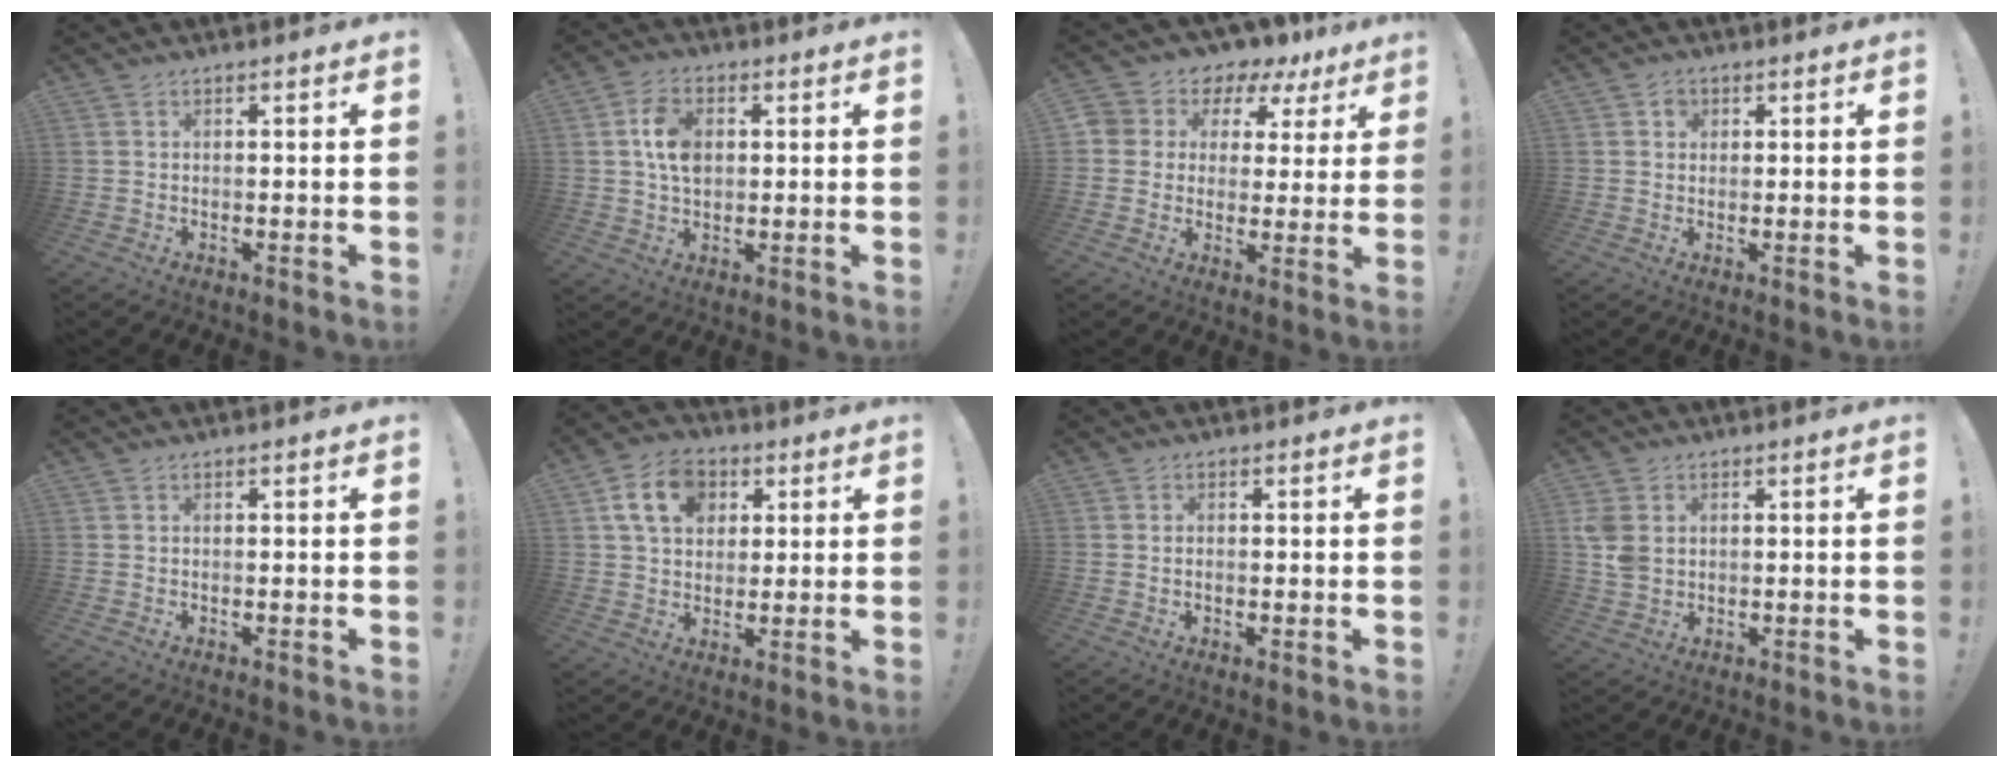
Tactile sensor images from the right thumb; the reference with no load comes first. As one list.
[{"total": 8.4, "force": [1.4, 5.8, 5.9], "torque": [-0.109, 0.006, 0.026]}, {"total": 6.5, "force": [3.1, 5.4, 2.0], "torque": [-0.035, -0.033, 0.060]}, {"total": 2.3, "force": [0.8, 2.1, 0.7], "torque": [-0.005, -0.002, 0.012]}, {"total": 0.0}, {"total": 13.0, "force": [4.6, 9.8, 7.0], "torque": [-0.123, 0.001, 0.090]}, {"total": 1.0, "force": [0.0, 0.5, 0.8], "torque": [-0.022, 0.005, 0.000]}, {"total": 6.6, "force": [1.7, 5.2, 3.7], "torque": [-0.085, 0.003, 0.033]}]